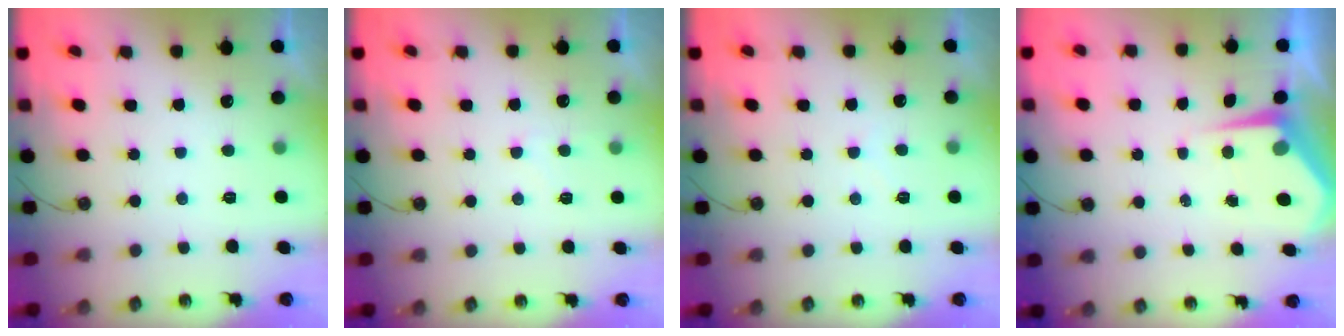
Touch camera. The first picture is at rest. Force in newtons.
{"total": 5.2, "press": 5.1, "slide": 0.7}
{"total": 3.2, "press": 3.2, "slide": 0.5}
{"total": 5.1, "press": 5.0, "slide": 0.7}